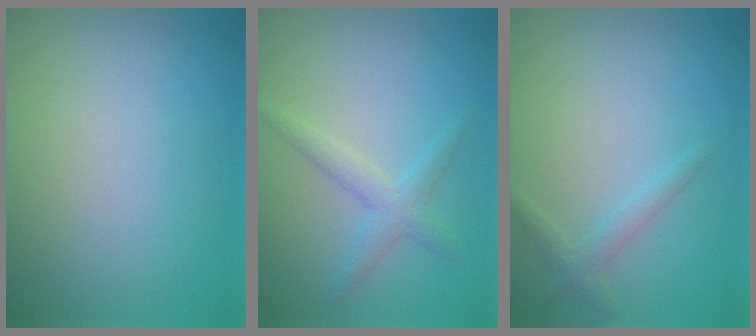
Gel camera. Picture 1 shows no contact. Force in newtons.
{"total": 2.3, "press": 2.3, "slide": 0.2}
{"total": 1.5, "press": 1.5, "slide": 0.1}